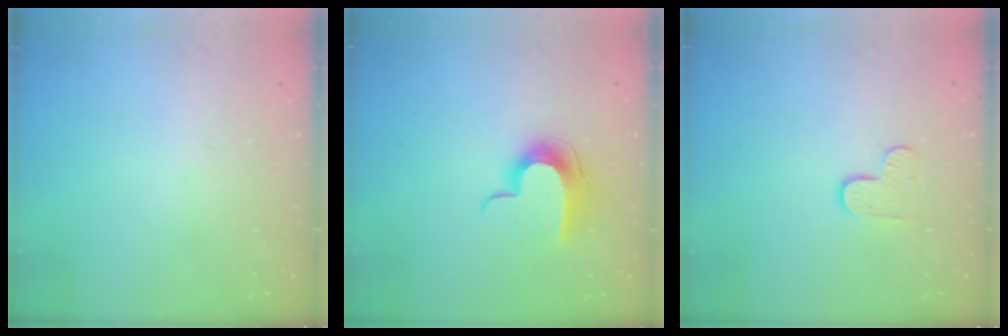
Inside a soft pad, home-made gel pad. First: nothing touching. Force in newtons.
{"total": 11.8, "press": 11.8, "slide": 0.7}
{"total": 5.5, "press": 5.5, "slide": 0.4}